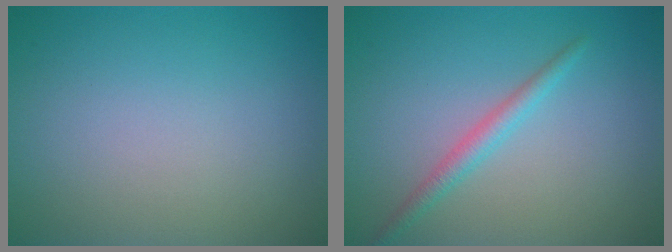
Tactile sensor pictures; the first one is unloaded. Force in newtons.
{"total": 1.9, "press": 1.9, "slide": 0.1}